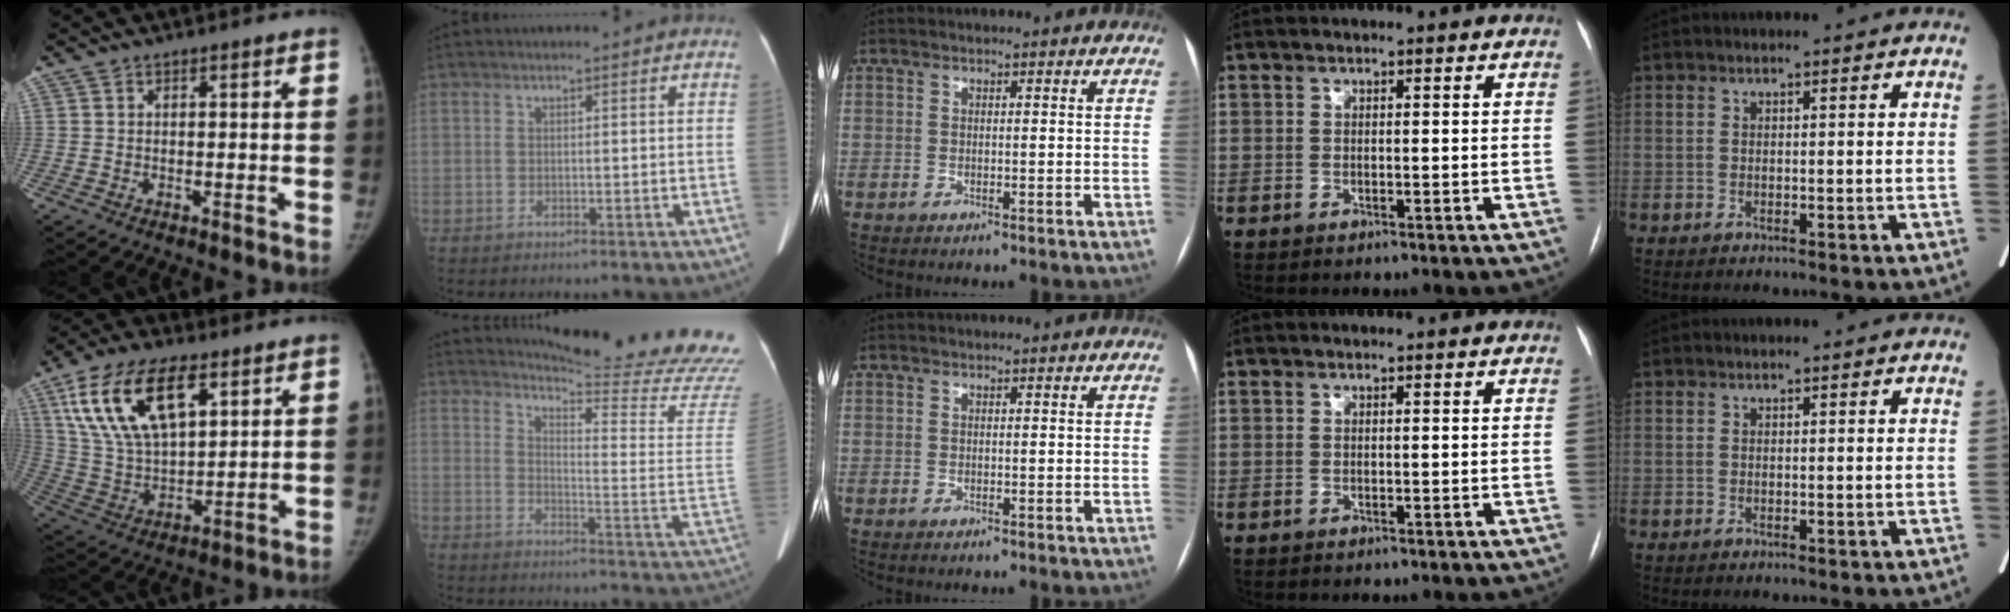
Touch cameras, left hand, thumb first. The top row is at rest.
{"thumb": {"total": 20.2, "force": [9.1, 10.0, 14.9], "torque": [-0.261, -0.024, 0.174]}, "index": {"total": 22.5, "force": [21.7, -1.0, 6.0], "torque": [-0.093, -0.161, 0.248]}}